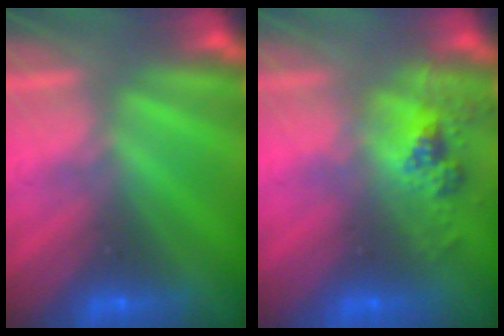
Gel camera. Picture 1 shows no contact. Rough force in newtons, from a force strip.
{"total": 2.4}